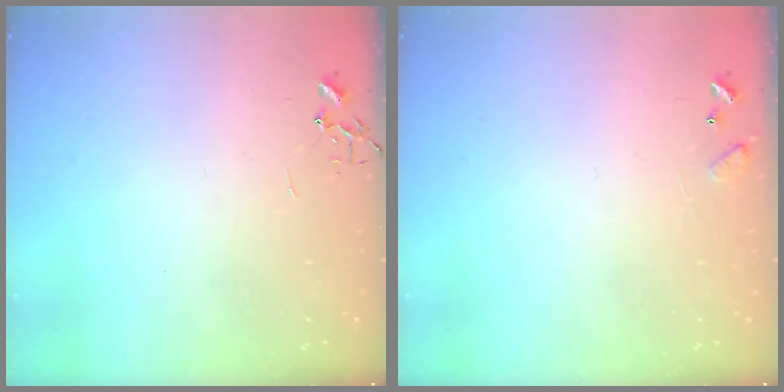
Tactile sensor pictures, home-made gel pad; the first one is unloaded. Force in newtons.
{"total": 6.4, "press": 6.4, "slide": 0.5}